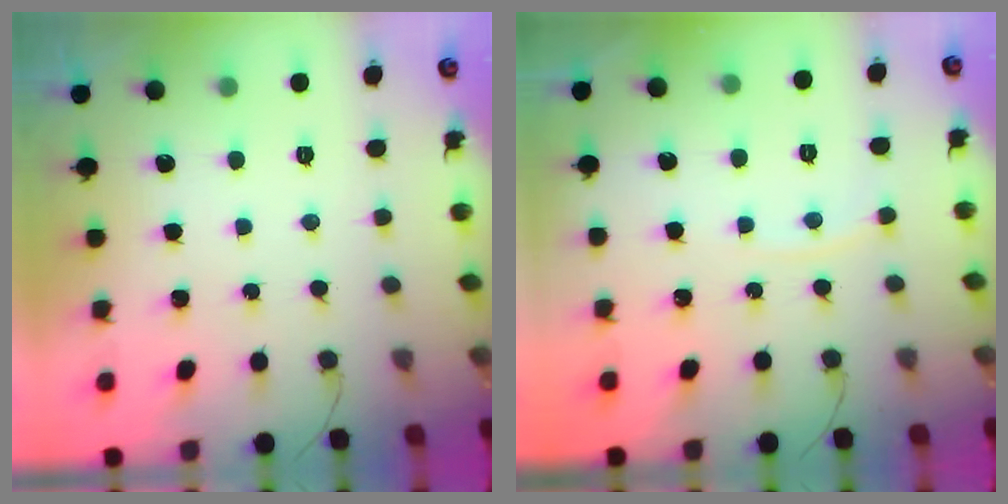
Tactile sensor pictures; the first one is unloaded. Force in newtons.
{"total": 3.1, "press": 3.1, "slide": 0.6}